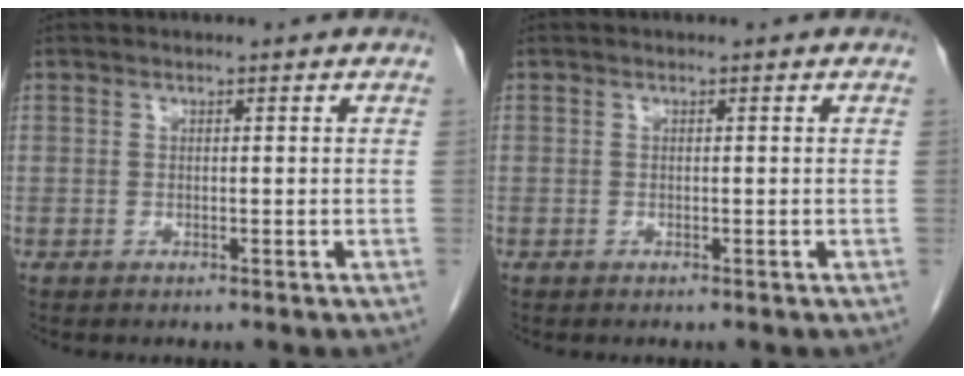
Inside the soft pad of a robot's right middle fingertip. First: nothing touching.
{"total": 0.0}